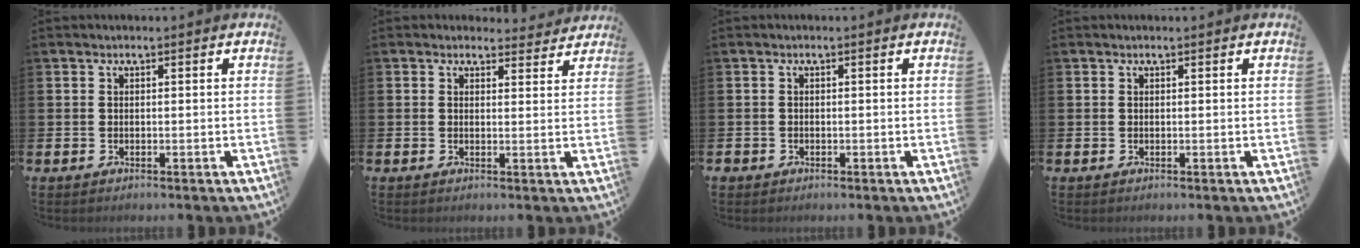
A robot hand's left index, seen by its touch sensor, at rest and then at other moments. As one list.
[{"total": 2.1, "force": [2.0, 0.7, 0.0], "torque": [0.004, -0.011, 0.032]}, {"total": 0.8, "force": [-0.5, 0.6, 0.0], "torque": [-0.002, 0.004, -0.013]}, {"total": 0.0}]